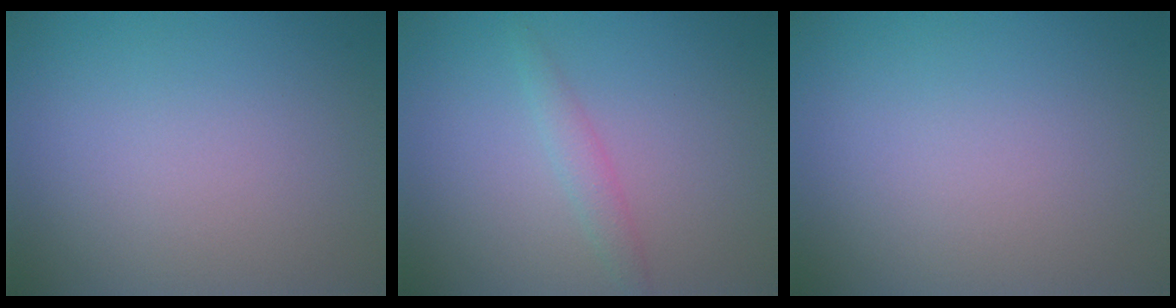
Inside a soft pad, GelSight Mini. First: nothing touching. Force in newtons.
{"total": 1.4, "press": 1.4, "slide": 0.0}
{"total": 0.0}